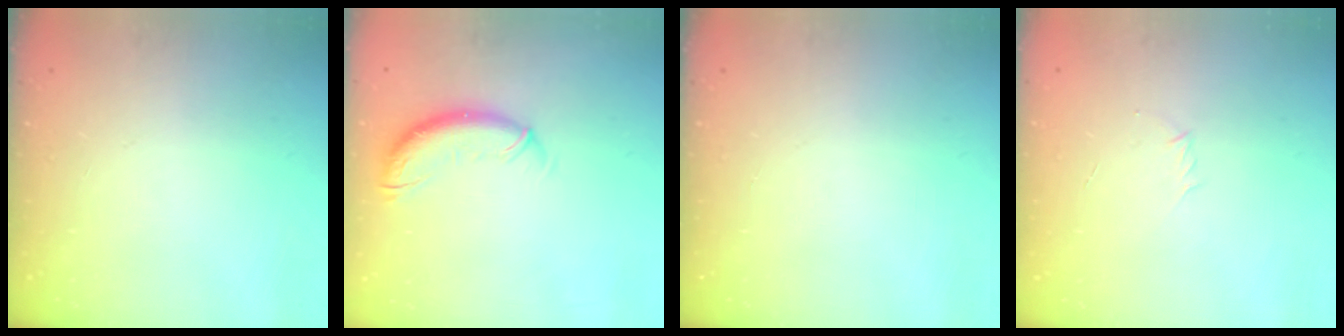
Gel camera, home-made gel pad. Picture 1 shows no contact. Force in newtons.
{"total": 10.3, "press": 10.3, "slide": 1.2}
{"total": 0.0}
{"total": 2.9, "press": 2.8, "slide": 0.8}